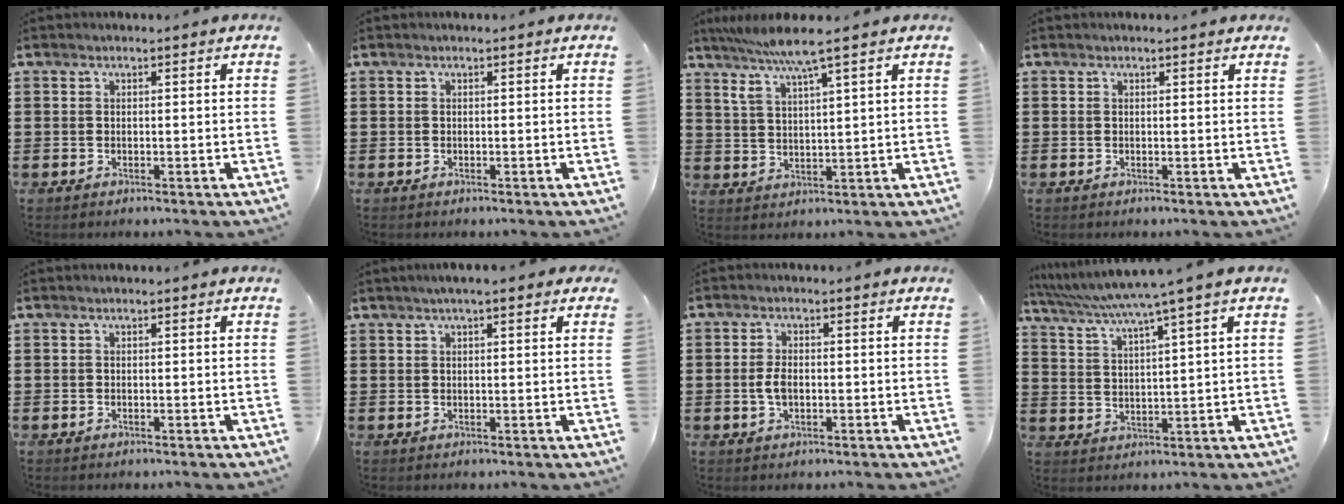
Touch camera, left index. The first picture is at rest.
{"total": 0.0}
{"total": 6.7, "force": [5.0, -0.2, 4.4], "torque": [-0.099, -0.016, 0.085]}
{"total": 0.0}
{"total": 0.0}
{"total": 2.3, "force": [1.5, 0.3, 1.7], "torque": [-0.037, 0.006, 0.026]}
{"total": 3.2, "force": [-0.3, 1.7, 2.8], "torque": [-0.067, -0.001, -0.010]}
{"total": 5.2, "force": [4.0, -1.2, 3.1], "torque": [-0.076, -0.028, 0.062]}